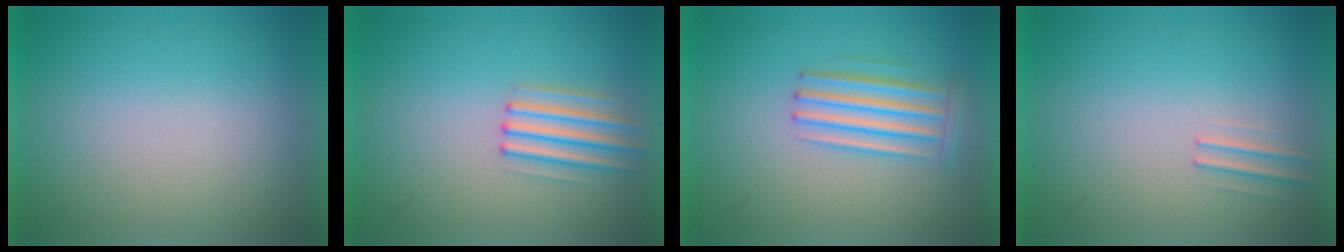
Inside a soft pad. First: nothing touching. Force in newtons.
{"total": 2.2}
{"total": 2.9}
{"total": 1.1}